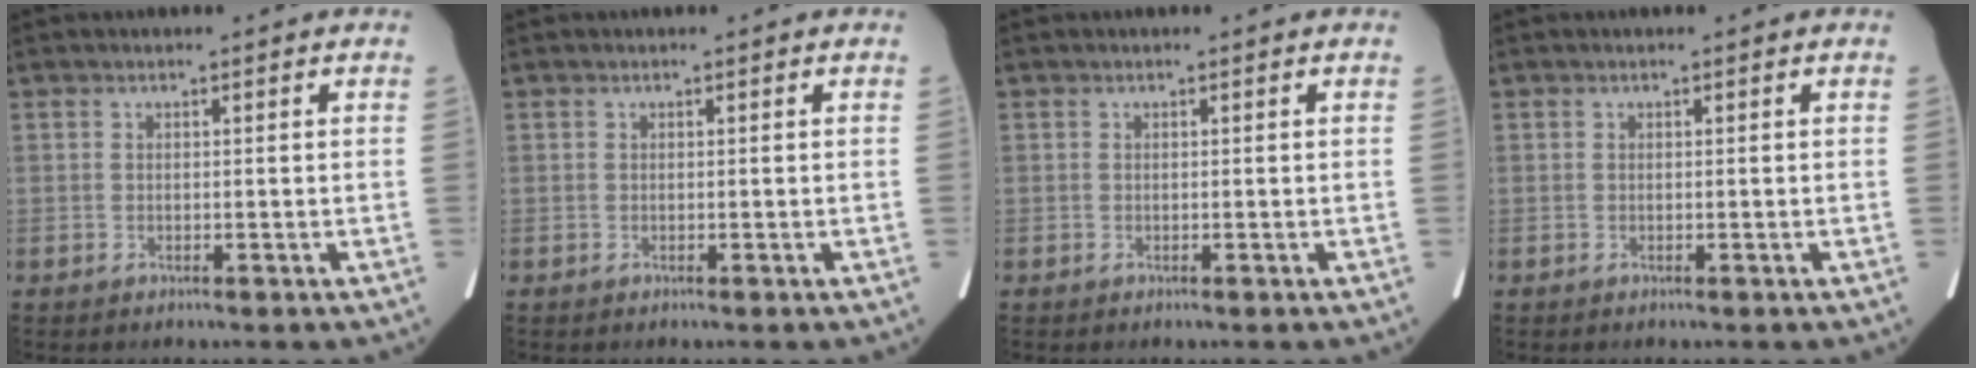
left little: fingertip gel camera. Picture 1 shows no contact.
{"total": 0.0}
{"total": 0.0}
{"total": 0.0}